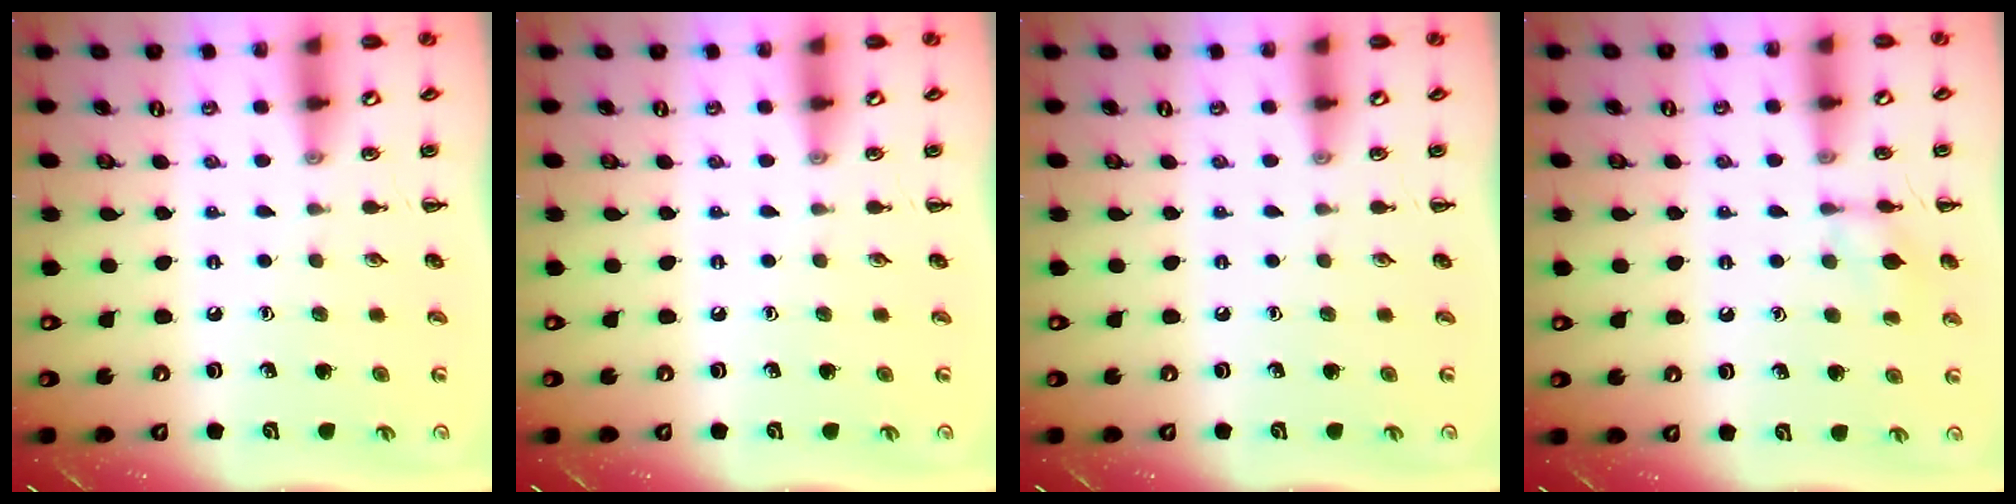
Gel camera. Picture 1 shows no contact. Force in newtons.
{"total": 0.0}
{"total": 0.0}
{"total": 8.7, "press": 8.7, "slide": 1.0}